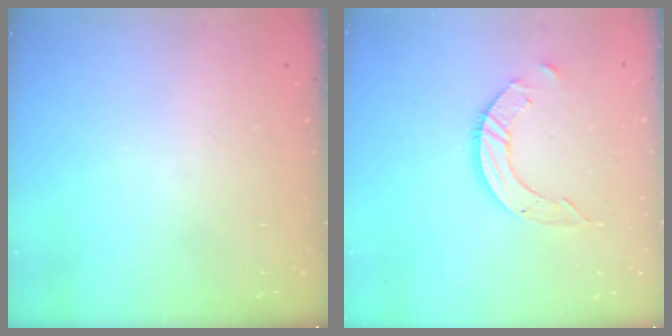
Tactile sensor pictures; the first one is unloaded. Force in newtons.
{"total": 7.9, "press": 7.8, "slide": 0.7}